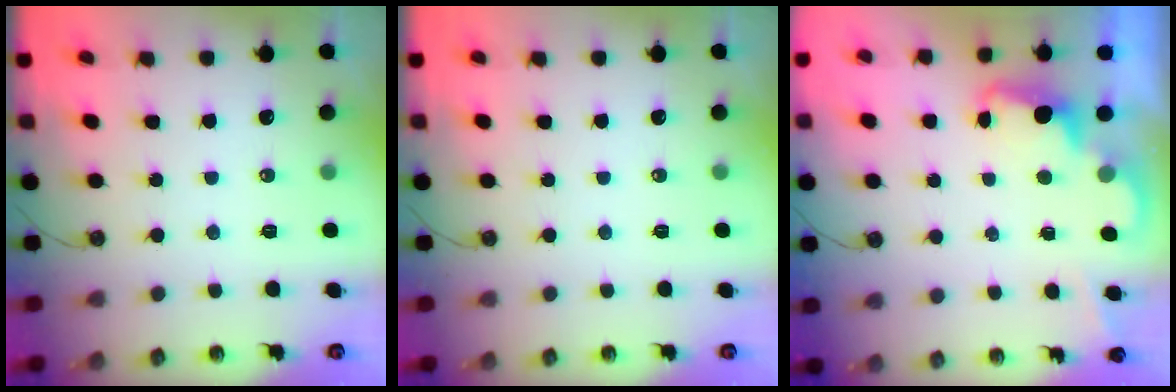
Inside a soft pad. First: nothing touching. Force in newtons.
{"total": 0.0}
{"total": 2.5, "press": 2.4, "slide": 0.5}